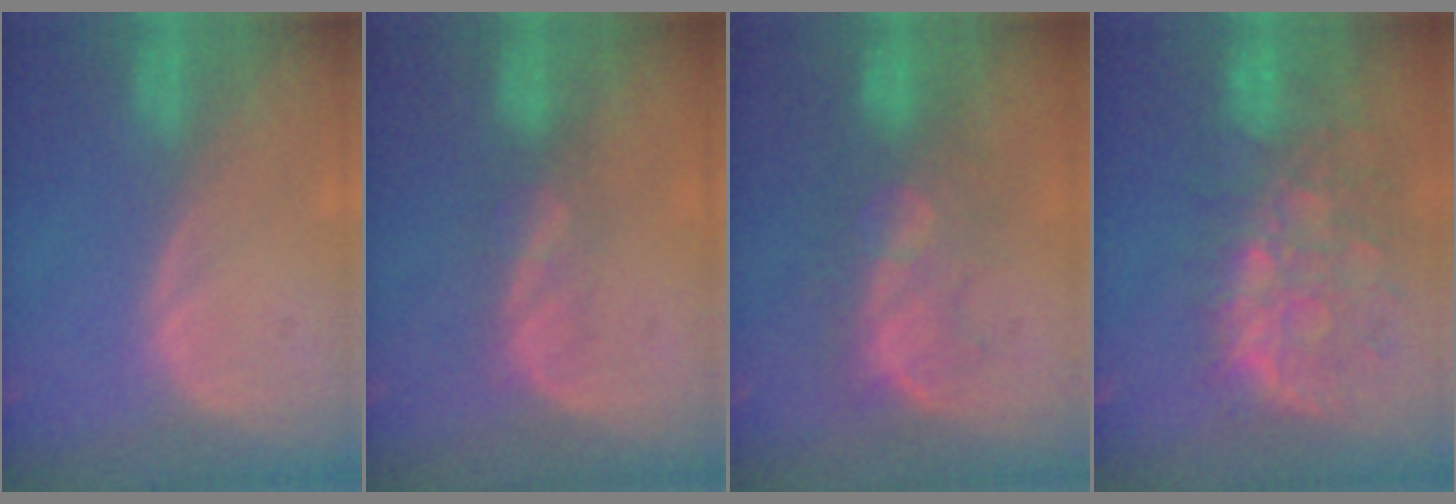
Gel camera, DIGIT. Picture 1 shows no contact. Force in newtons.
{"total": 3.7, "press": 3.4, "slide": 1.5}
{"total": 8.1, "press": 7.9, "slide": 1.7}
{"total": 11.2, "press": 9.8, "slide": 5.6}